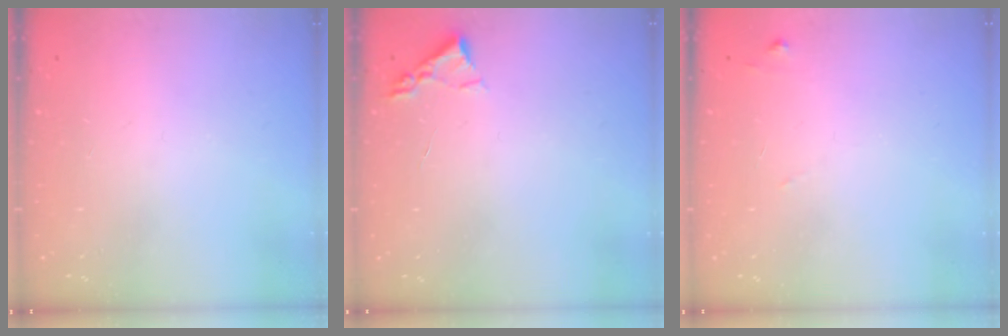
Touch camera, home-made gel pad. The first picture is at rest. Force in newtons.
{"total": 2.4, "press": 2.3, "slide": 0.3}
{"total": 7.4, "press": 7.4, "slide": 0.4}